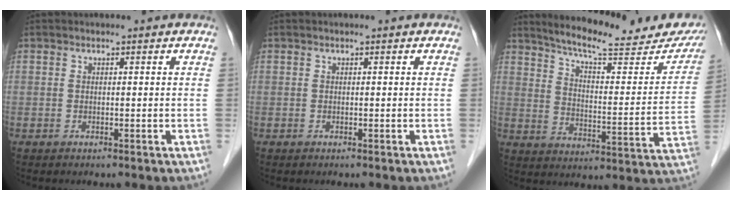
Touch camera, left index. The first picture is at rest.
{"total": 0.0}
{"total": 21.4, "force": [19.3, 3.4, 8.8], "torque": [-0.124, -0.034, 0.254]}